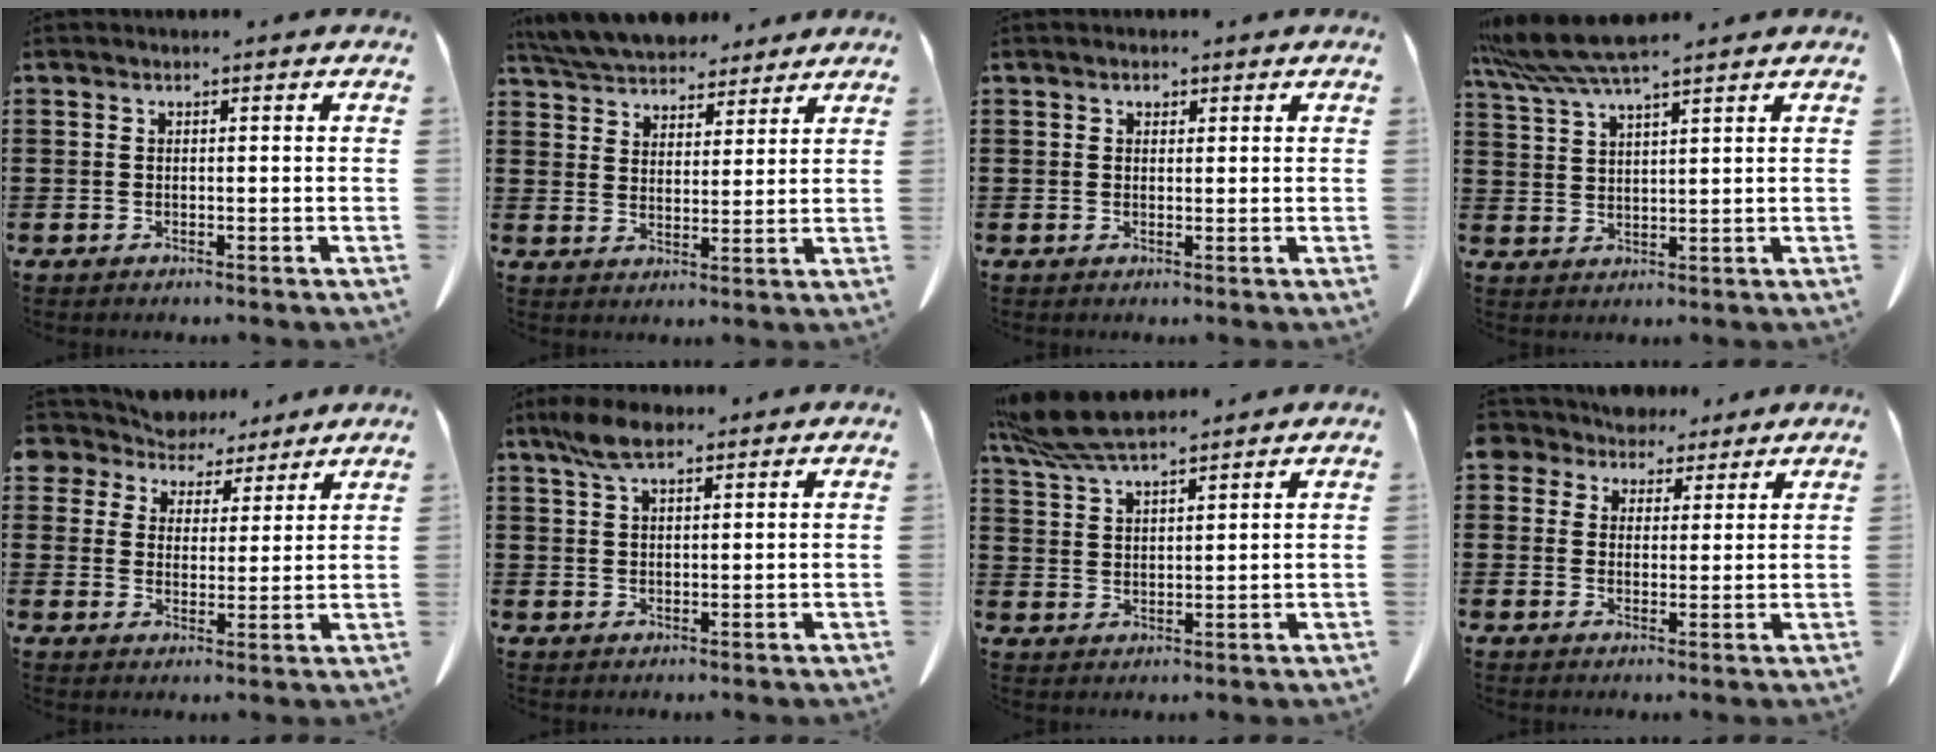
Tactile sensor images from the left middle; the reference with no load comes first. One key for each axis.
{"total": 7.0, "fx": 6.6, "fy": 1.8, "fz": 1.3, "tx": -0.053, "ty": -0.022, "tz": 0.125}
{"total": 2.6, "fx": 0.8, "fy": 0.3, "fz": 2.5, "tx": -0.051, "ty": 0.005, "tz": 0.012}
{"total": 7.1, "fx": 5.9, "fy": 0.1, "fz": 3.9, "tx": -0.091, "ty": -0.016, "tz": 0.107}
{"total": 5.9, "fx": 5.3, "fy": 2.6, "fz": 0.1, "tx": -0.037, "ty": -0.024, "tz": 0.096}
{"total": 5.5, "fx": 3.6, "fy": 2.0, "fz": 3.7, "tx": -0.081, "ty": 0.007, "tz": 0.066}
{"total": 7.9, "fx": 6.7, "fy": 1.5, "fz": 3.9, "tx": -0.096, "ty": -0.011, "tz": 0.126}
{"total": 4.8, "fx": 3.9, "fy": 2.8, "fz": 0.7, "tx": -0.026, "ty": 0.003, "tz": 0.071}